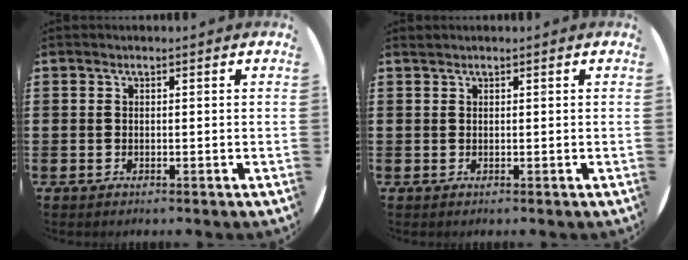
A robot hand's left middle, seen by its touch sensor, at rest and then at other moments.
{"total": 0.0}